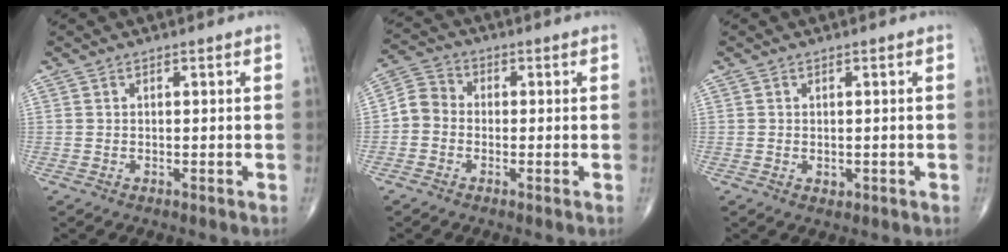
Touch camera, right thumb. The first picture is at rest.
{"total": 5.0, "force": [-1.1, 4.4, 2.2], "torque": [-0.027, 0.018, -0.038]}
{"total": 1.1, "force": [-0.2, 0.8, 0.7], "torque": [-0.006, -0.001, -0.001]}